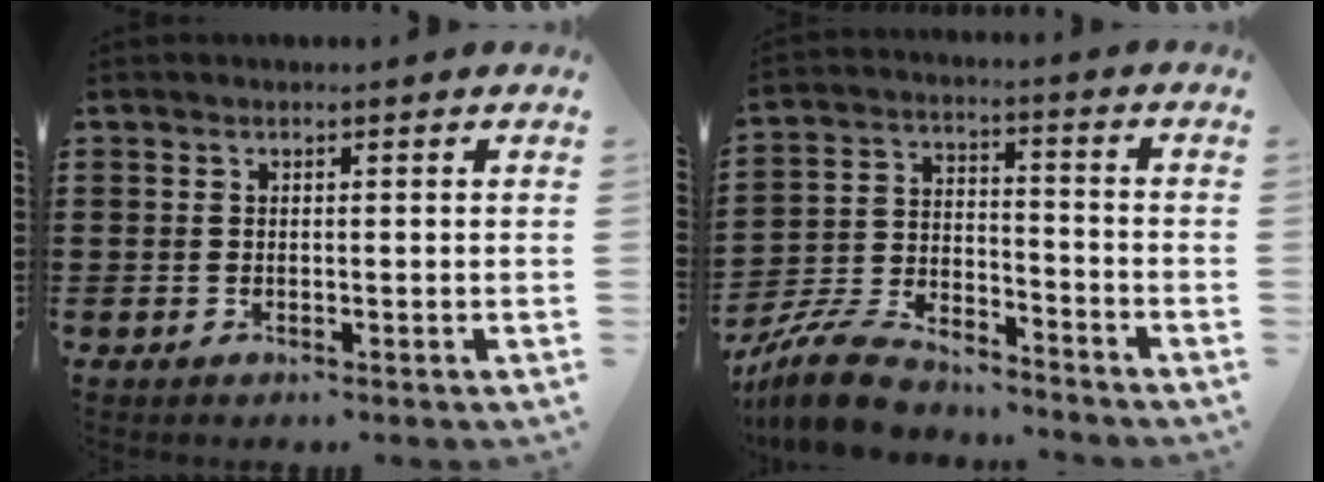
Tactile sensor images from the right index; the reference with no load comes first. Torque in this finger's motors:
{"motor_torque": [-0.23, 0.27, 0.38, 0.03]}